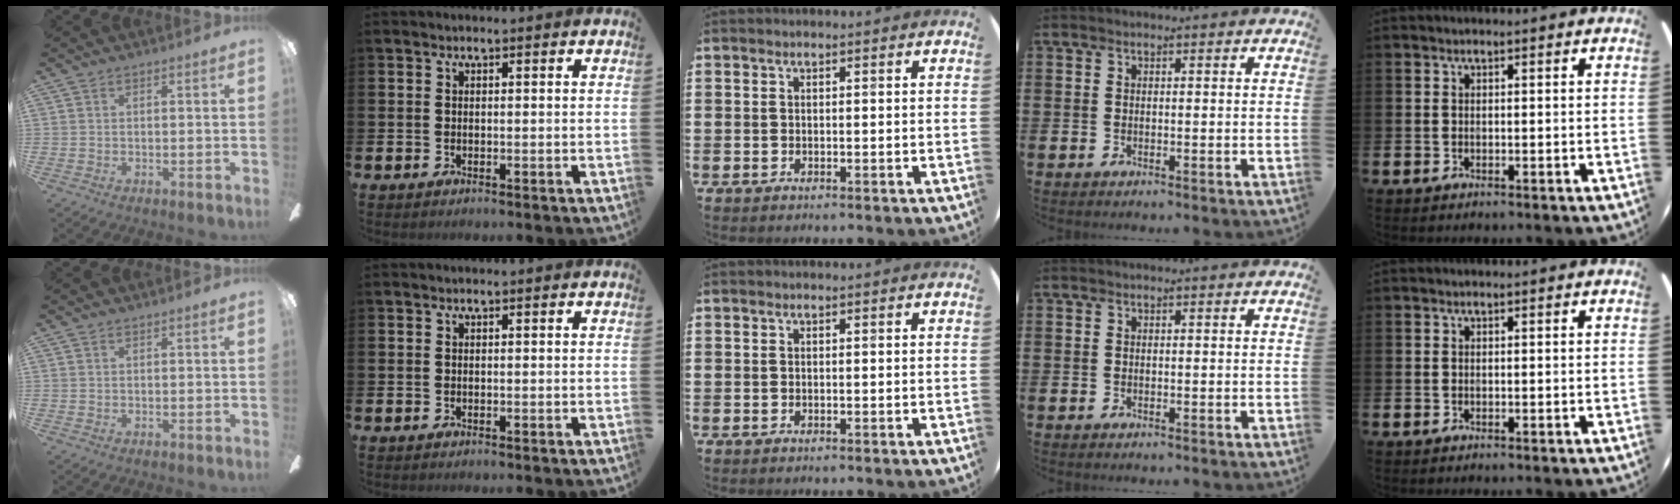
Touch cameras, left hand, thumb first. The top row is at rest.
{}